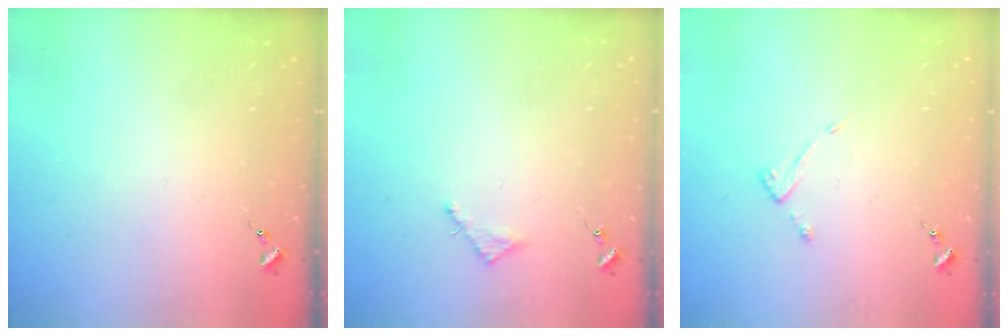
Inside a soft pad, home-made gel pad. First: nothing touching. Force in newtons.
{"total": 2.5, "press": 2.5, "slide": 0.2}
{"total": 2.6, "press": 2.6, "slide": 0.3}